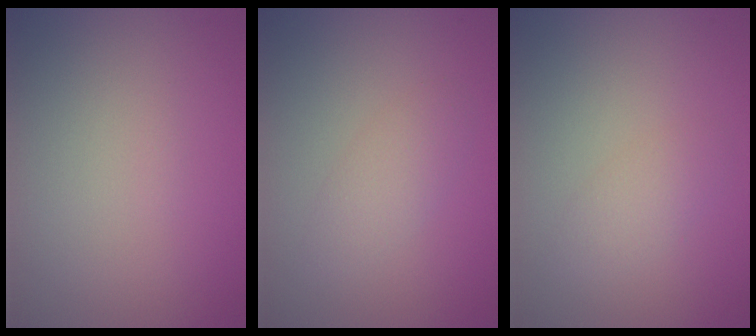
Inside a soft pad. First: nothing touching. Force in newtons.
{"total": 1.9, "press": 1.9, "slide": 0.2}
{"total": 1.6, "press": 1.6, "slide": 0.1}